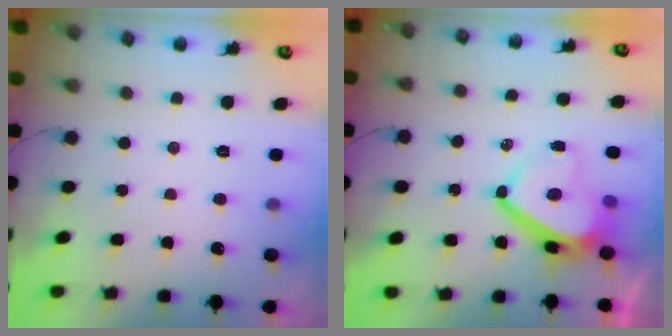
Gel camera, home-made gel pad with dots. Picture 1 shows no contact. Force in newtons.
{"total": 9.8, "press": 9.7, "slide": 1.3}